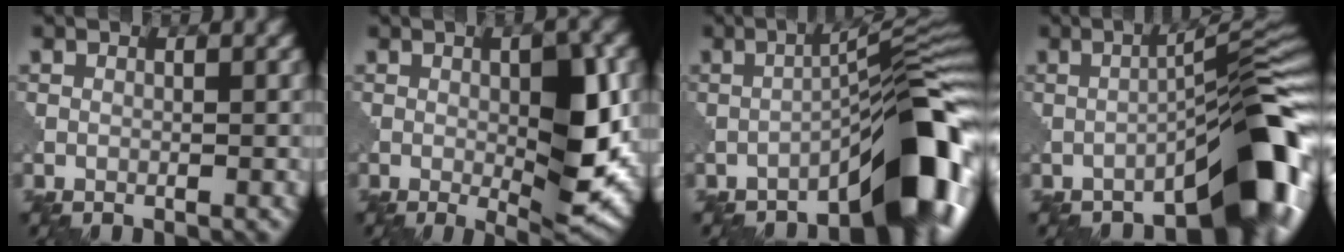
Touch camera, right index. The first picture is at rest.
{"total": 7.8, "force": [-0.2, 2.0, 7.5], "torque": [-0.108, -0.006, 0.006]}
{"total": 10.1, "force": [-5.9, 2.1, 7.9], "torque": [-0.091, 0.024, -0.089]}
{"total": 9.6, "force": [-5.7, 1.9, 7.5], "torque": [-0.087, 0.021, -0.085]}